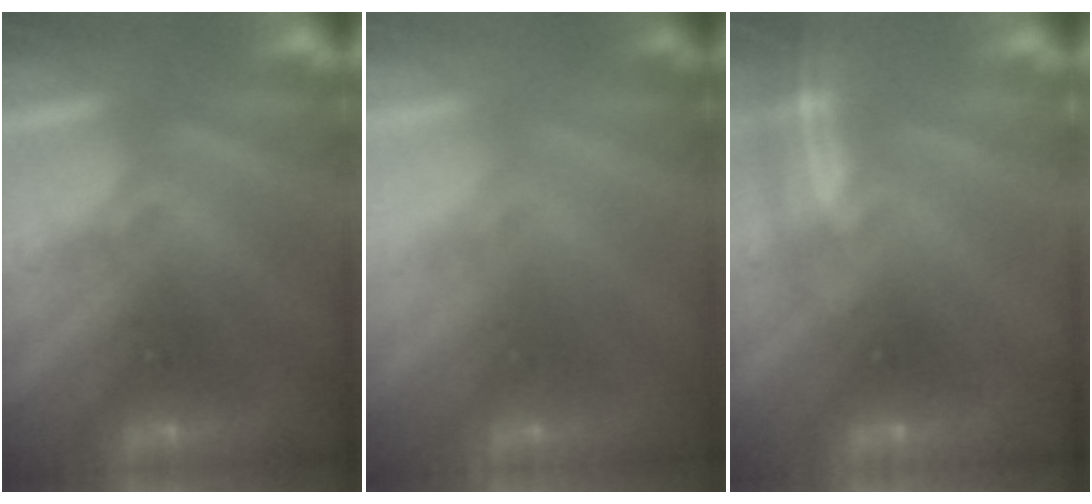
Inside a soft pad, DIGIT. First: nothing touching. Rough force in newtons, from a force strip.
{"total": 3.1}
{"total": 1.8}